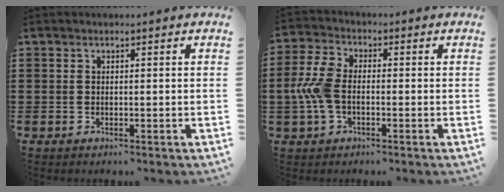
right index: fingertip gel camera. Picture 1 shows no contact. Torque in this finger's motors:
{"motor_torque": [1.33, -0.48, 0.86, 0.21]}